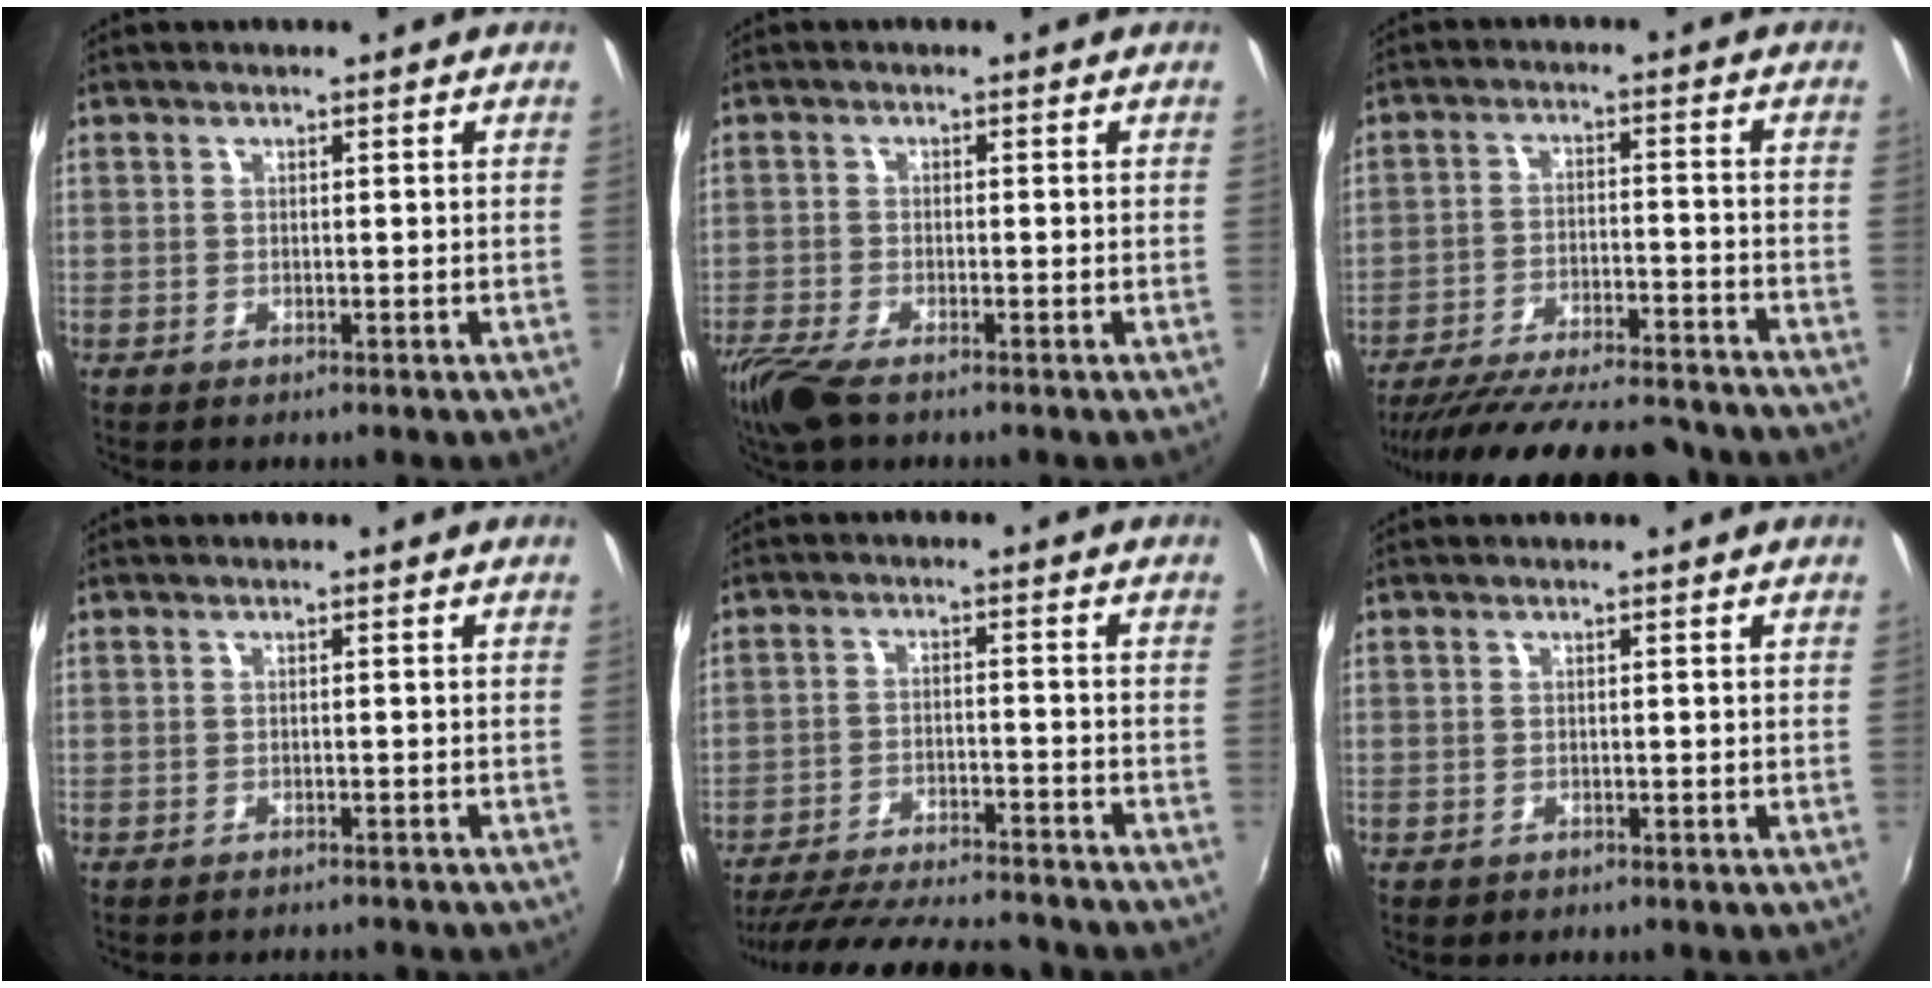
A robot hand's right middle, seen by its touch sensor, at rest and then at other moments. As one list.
[{"total": 6.5, "force": [-4.8, 1.6, 4.1], "torque": [-0.107, -0.026, -0.097]}, {"total": 23.4, "force": [-20.8, 4.4, 9.6], "torque": [-0.183, -0.025, -0.295]}, {"total": 4.2, "force": [-3.9, 1.0, 1.2], "torque": [-0.032, -0.012, -0.054]}, {"total": 21.0, "force": [-18.7, 4.0, 8.8], "torque": [-0.171, -0.021, -0.271]}, {"total": 0.8, "force": [-0.4, 0.6, 0.1], "torque": [-0.005, -0.002, -0.006]}]